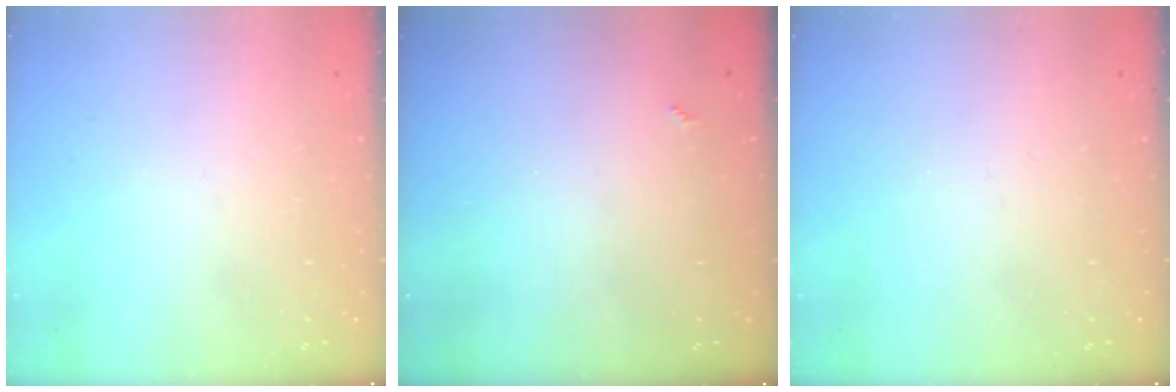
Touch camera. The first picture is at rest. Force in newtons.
{"total": 2.1, "press": 2.1, "slide": 0.4}
{"total": 0.0}